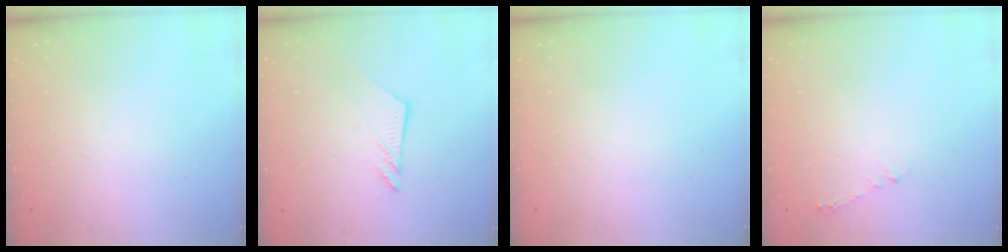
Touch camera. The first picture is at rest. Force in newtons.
{"total": 6.7, "press": 6.7, "slide": 0.1}
{"total": 0.0}
{"total": 4.2, "press": 4.2, "slide": 0.4}